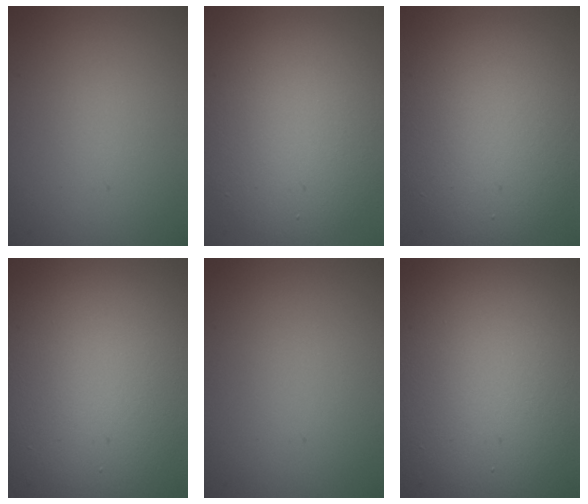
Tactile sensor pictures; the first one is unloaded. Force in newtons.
{"total": 8.2, "press": 8.2, "slide": 0.5}
{"total": 8.5, "press": 8.4, "slide": 0.9}
{"total": 15.7, "press": 15.7, "slide": 1.3}
{"total": 0.0}
{"total": 17.0, "press": 16.9, "slide": 1.3}